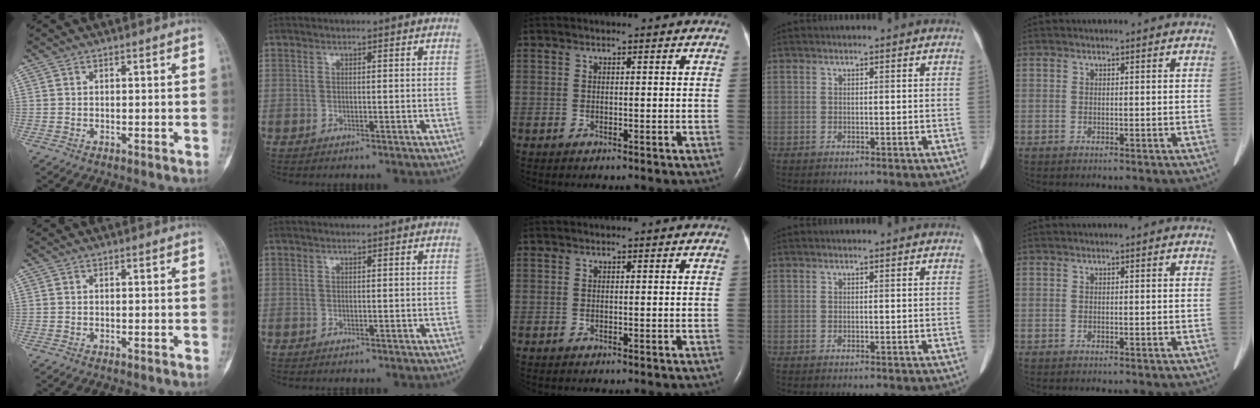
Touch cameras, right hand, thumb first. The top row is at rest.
{}